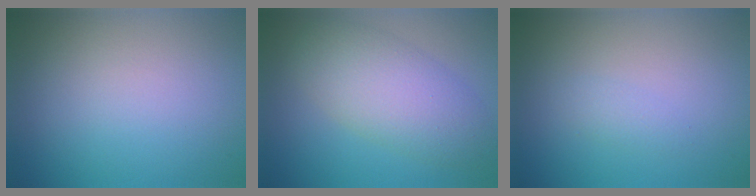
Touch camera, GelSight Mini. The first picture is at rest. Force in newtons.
{"total": 6.1, "press": 6.1, "slide": 0.2}
{"total": 1.0, "press": 1.0, "slide": 0.0}